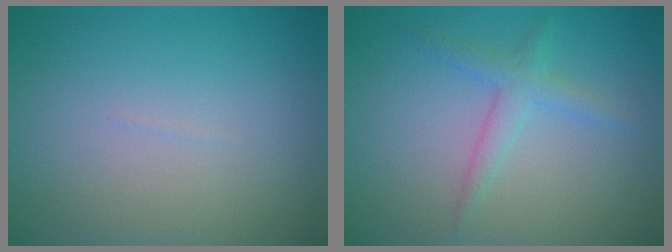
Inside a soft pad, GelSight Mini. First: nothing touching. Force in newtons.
{"total": 2.0, "press": 2.0, "slide": 0.1}